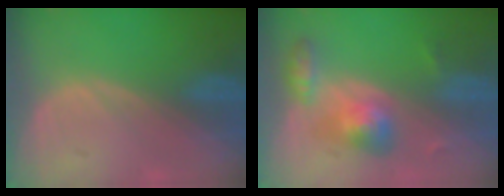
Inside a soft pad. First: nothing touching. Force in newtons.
{"total": 5.7, "press": 5.4, "slide": 1.6}